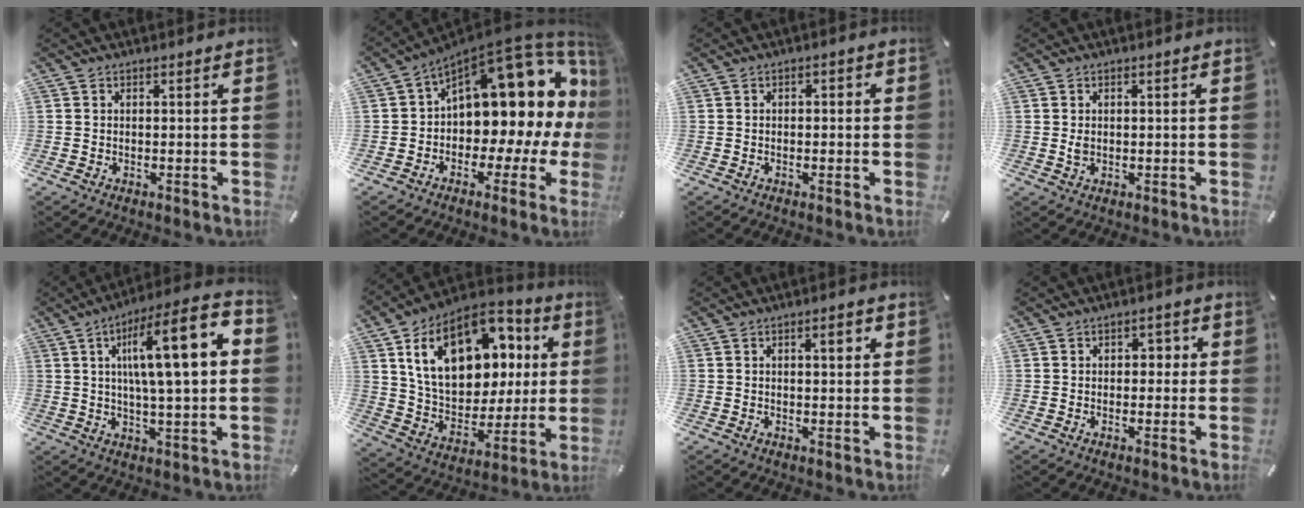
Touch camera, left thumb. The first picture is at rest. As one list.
[{"total": 17.9, "force": [7.9, 9.9, 12.6], "torque": [-0.161, -0.083, 0.136]}, {"total": 1.3, "force": [-0.7, 0.8, 0.7], "torque": [-0.013, 0.007, -0.016]}, {"total": 1.5, "force": [0.0, 1.1, 1.0], "torque": [-0.022, 0.002, 0.000]}, {"total": 18.4, "force": [4.2, 4.4, 17.3], "torque": [-0.278, -0.015, 0.052]}, {"total": 21.8, "force": [8.1, 15.0, 13.6], "torque": [-0.242, -0.034, 0.146]}, {"total": 3.1, "force": [1.2, 0.9, 2.7], "torque": [-0.039, 0.001, 0.013]}, {"total": 2.3, "force": [-0.3, 1.8, 1.5], "torque": [-0.014, 0.005, -0.015]}]